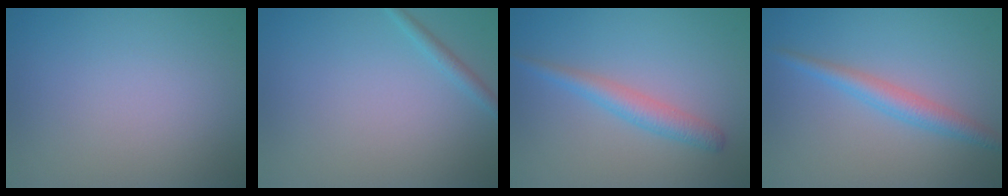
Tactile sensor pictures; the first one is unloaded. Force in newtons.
{"total": 1.1, "press": 1.1, "slide": 0.0}
{"total": 2.5, "press": 2.5, "slide": 0.0}
{"total": 2.6, "press": 2.6, "slide": 0.0}